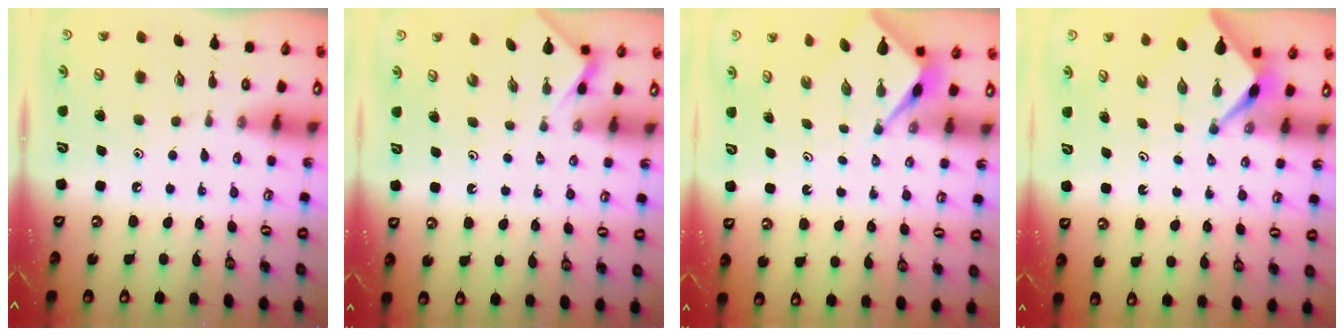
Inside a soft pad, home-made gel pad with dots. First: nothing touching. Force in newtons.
{"total": 1.9, "press": 1.9, "slide": 0.3}
{"total": 2.7, "press": 2.7, "slide": 0.1}
{"total": 2.5, "press": 2.5, "slide": 0.3}